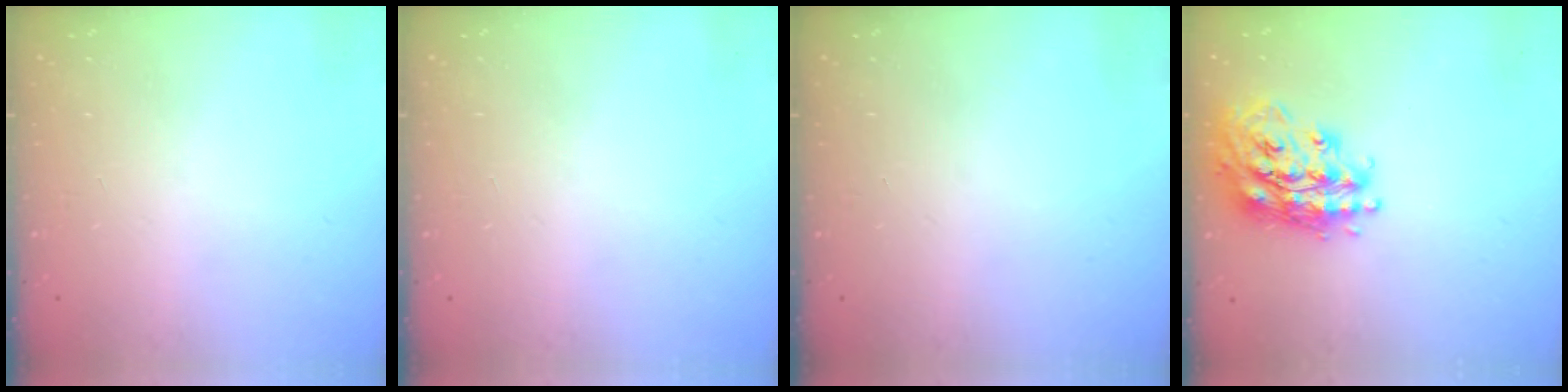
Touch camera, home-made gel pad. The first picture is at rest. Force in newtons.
{"total": 0.0}
{"total": 0.0}
{"total": 19.6, "press": 19.5, "slide": 1.5}